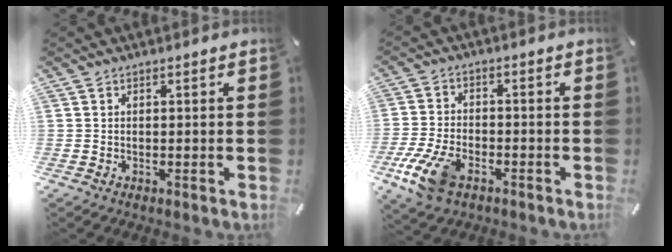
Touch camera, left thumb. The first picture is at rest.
{"total": 10.3, "force": [-5.1, 5.8, 6.8], "torque": [-0.152, 0.012, -0.093]}